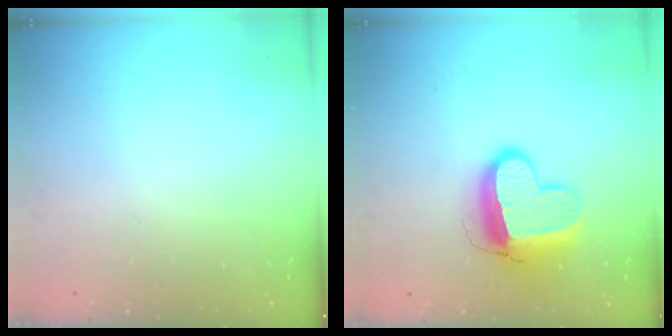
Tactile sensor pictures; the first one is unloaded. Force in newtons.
{"total": 12.7, "press": 12.6, "slide": 1.4}